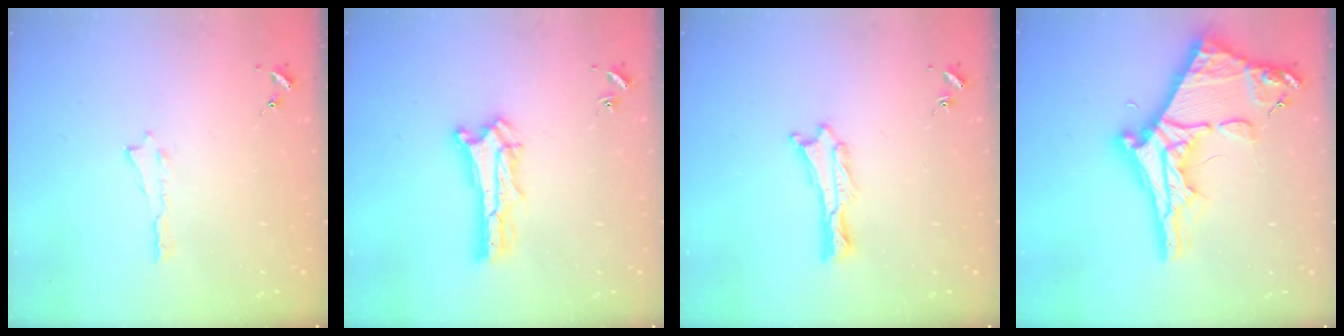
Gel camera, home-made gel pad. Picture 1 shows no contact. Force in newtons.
{"total": 1.4, "press": 1.4, "slide": 0.2}
{"total": 0.6, "press": 0.6, "slide": 0.2}
{"total": 11.4, "press": 11.3, "slide": 1.2}